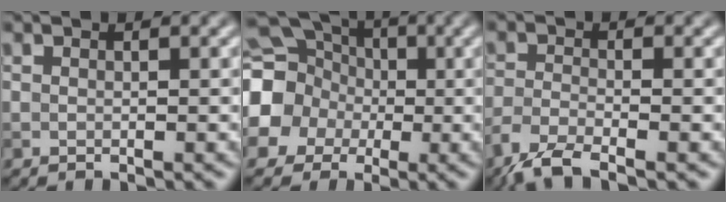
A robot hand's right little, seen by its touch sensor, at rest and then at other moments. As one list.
[{"total": 15.6, "force": [-0.2, 14.7, 5.4], "torque": [-0.156, 0.004, -0.052]}, {"total": 4.2, "force": [-3.4, 0.9, 2.3], "torque": [-0.050, -0.011, -0.078]}]